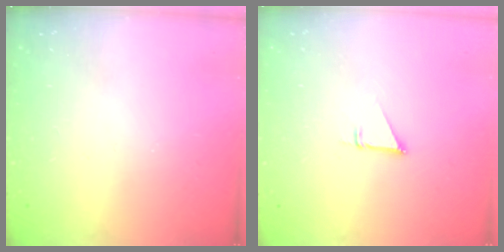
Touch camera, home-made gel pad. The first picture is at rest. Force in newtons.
{"total": 1.4, "press": 1.4, "slide": 0.0}